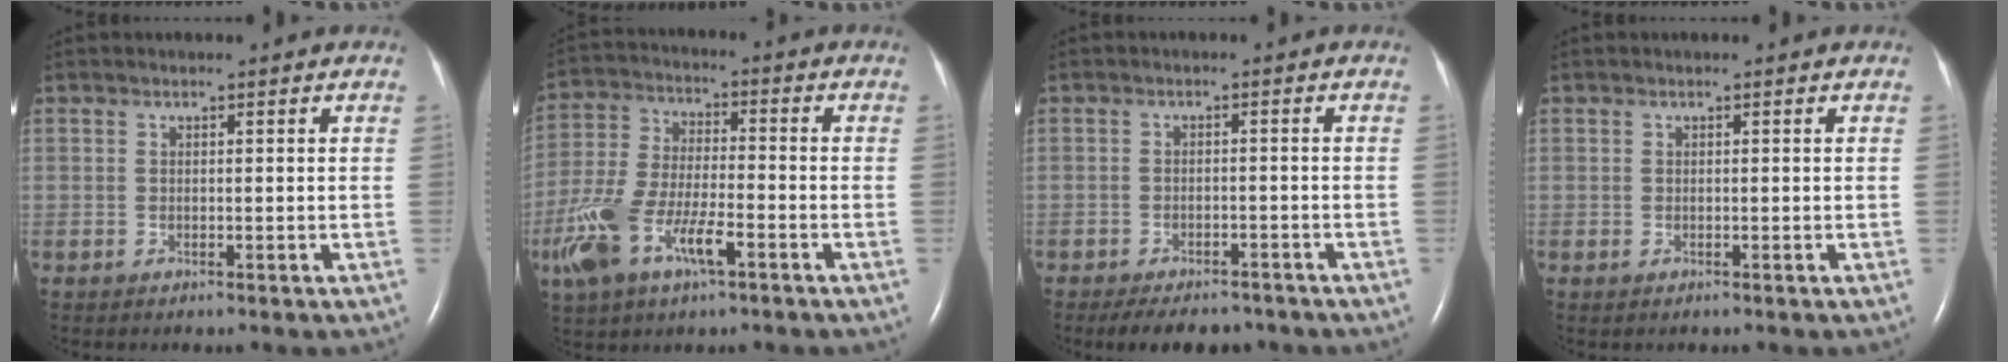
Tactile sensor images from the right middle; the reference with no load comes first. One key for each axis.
{"total": 12.2, "fx": -5.6, "fy": 4.2, "fz": 10.0, "tx": -0.224, "ty": -0.002, "tz": -0.102}
{"total": 7.9, "fx": -6.6, "fy": 3.2, "fz": 3.0, "tx": -0.039, "ty": -0.003, "tz": -0.088}
{"total": 0.0}